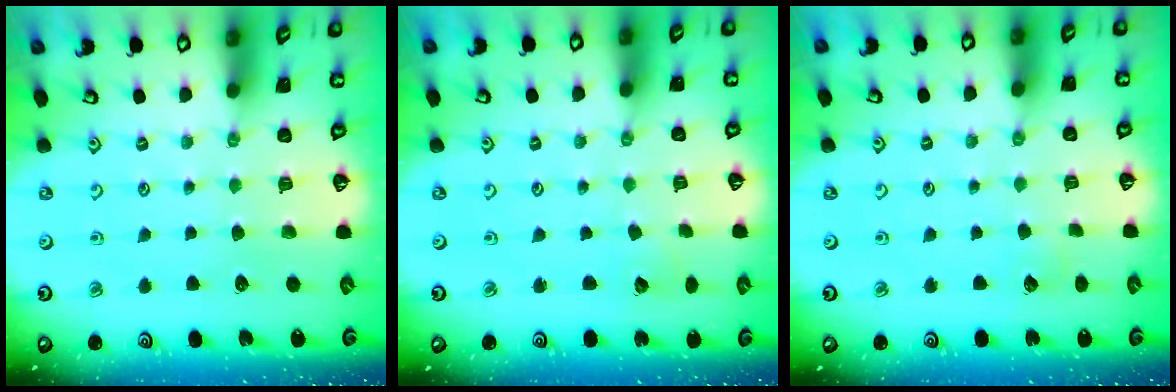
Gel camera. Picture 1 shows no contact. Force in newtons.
{"total": 2.3, "press": 2.2, "slide": 0.3}
{"total": 2.9, "press": 2.9, "slide": 0.2}